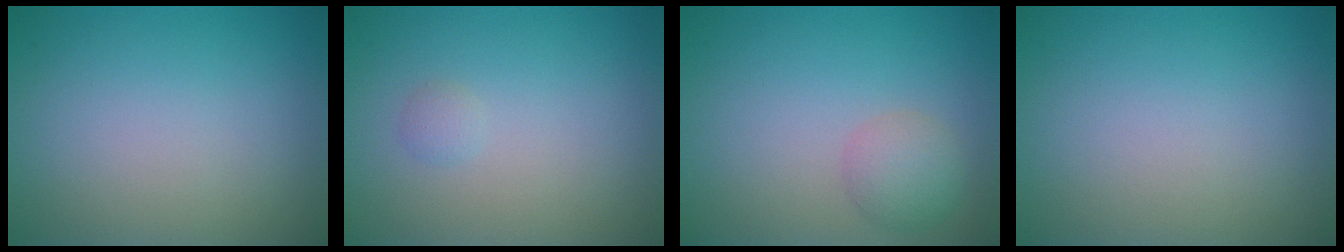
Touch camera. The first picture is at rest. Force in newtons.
{"total": 0.7, "press": 0.7, "slide": 0.0}
{"total": 2.4, "press": 2.4, "slide": 0.0}
{"total": 0.0}